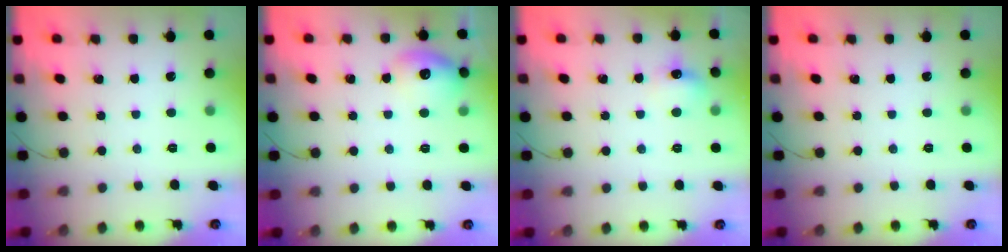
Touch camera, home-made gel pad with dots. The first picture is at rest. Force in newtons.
{"total": 12.2, "press": 12.2, "slide": 1.1}
{"total": 6.9, "press": 6.7, "slide": 1.9}
{"total": 0.0}